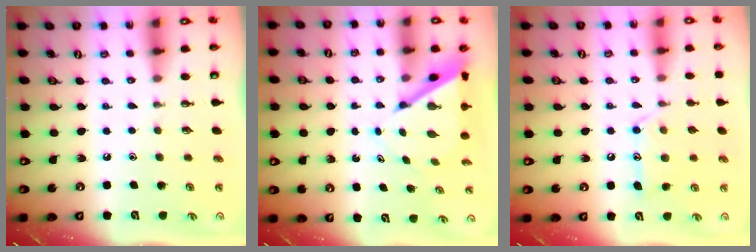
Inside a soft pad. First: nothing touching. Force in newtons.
{"total": 6.9, "press": 6.9, "slide": 0.6}
{"total": 13.5, "press": 13.4, "slide": 0.9}